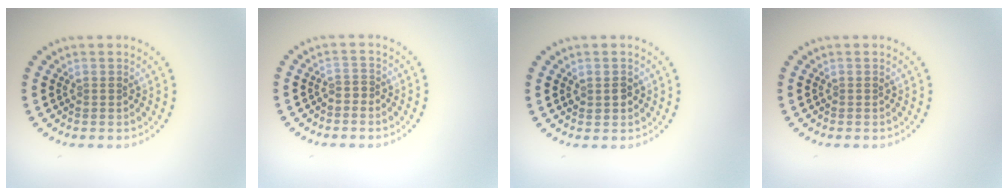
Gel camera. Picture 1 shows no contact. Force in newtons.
{"total": 0.6, "press": 0.4, "slide": 0.5}
{"total": 1.3, "press": 1.2, "slide": 0.3}
{"total": 0.0}